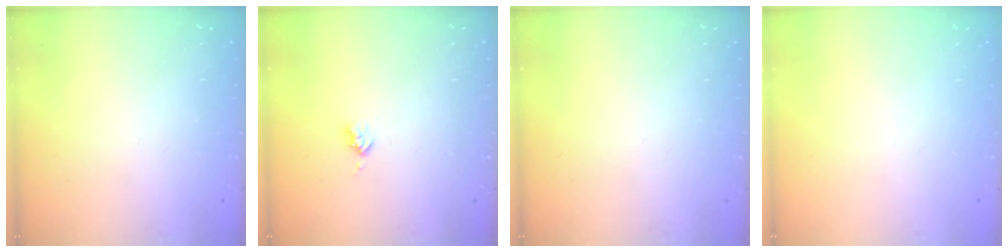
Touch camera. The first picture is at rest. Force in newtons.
{"total": 2.7, "press": 2.6, "slide": 0.5}
{"total": 0.0}
{"total": 0.0}